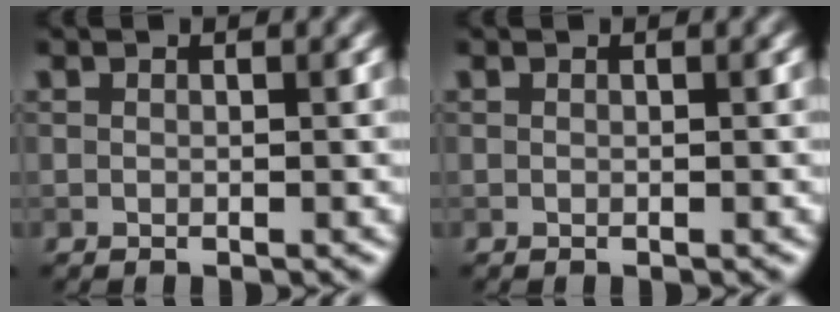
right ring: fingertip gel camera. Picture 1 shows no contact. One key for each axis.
{"total": 0.0}